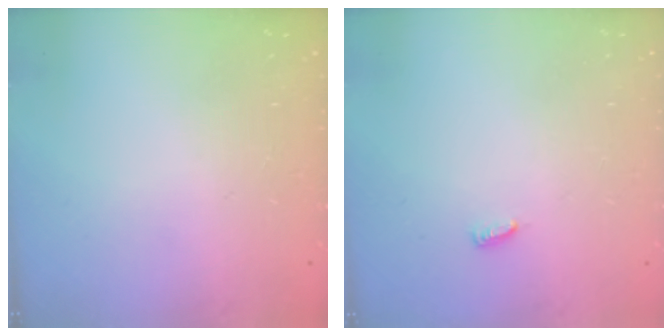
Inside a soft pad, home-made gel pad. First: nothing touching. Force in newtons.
{"total": 3.5, "press": 3.4, "slide": 0.6}